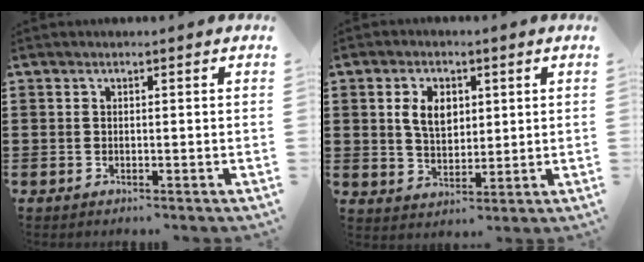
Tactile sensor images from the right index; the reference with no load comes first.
{"total": 5.3, "force": [1.5, 3.4, 3.7], "torque": [-0.083, 0.007, 0.022]}